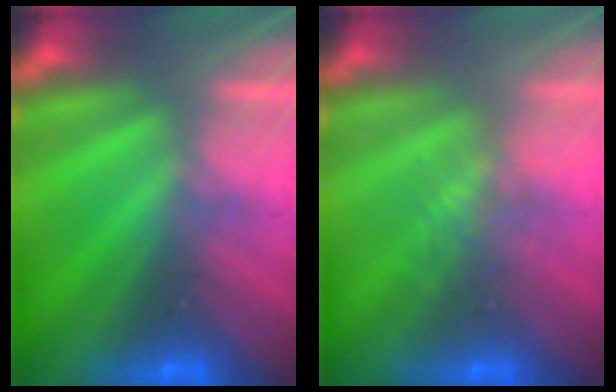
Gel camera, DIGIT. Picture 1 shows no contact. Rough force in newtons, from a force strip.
{"total": 2.0}